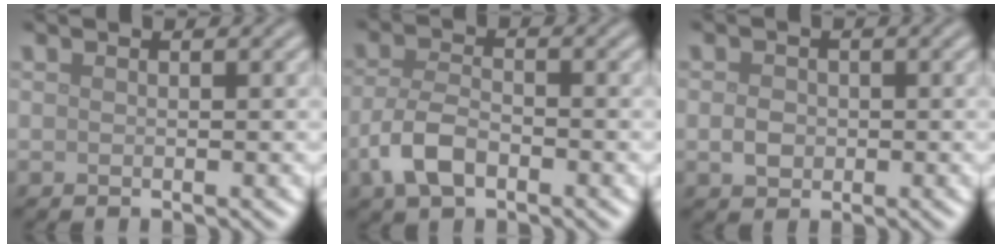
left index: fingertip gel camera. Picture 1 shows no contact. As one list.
[{"total": 4.1, "force": [-2.0, 2.2, 2.8], "torque": [-0.057, 0.000, -0.046]}, {"total": 1.8, "force": [-0.2, 1.5, 1.0], "torque": [-0.016, 0.000, -0.009]}]